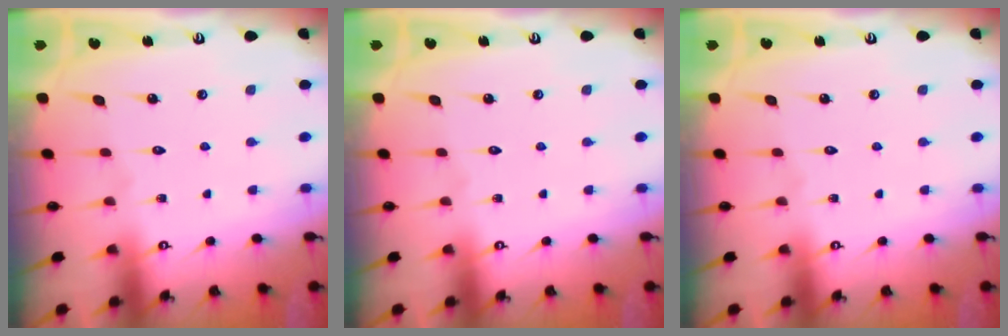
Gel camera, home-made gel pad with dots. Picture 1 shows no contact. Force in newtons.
{"total": 0.0}
{"total": 0.0}